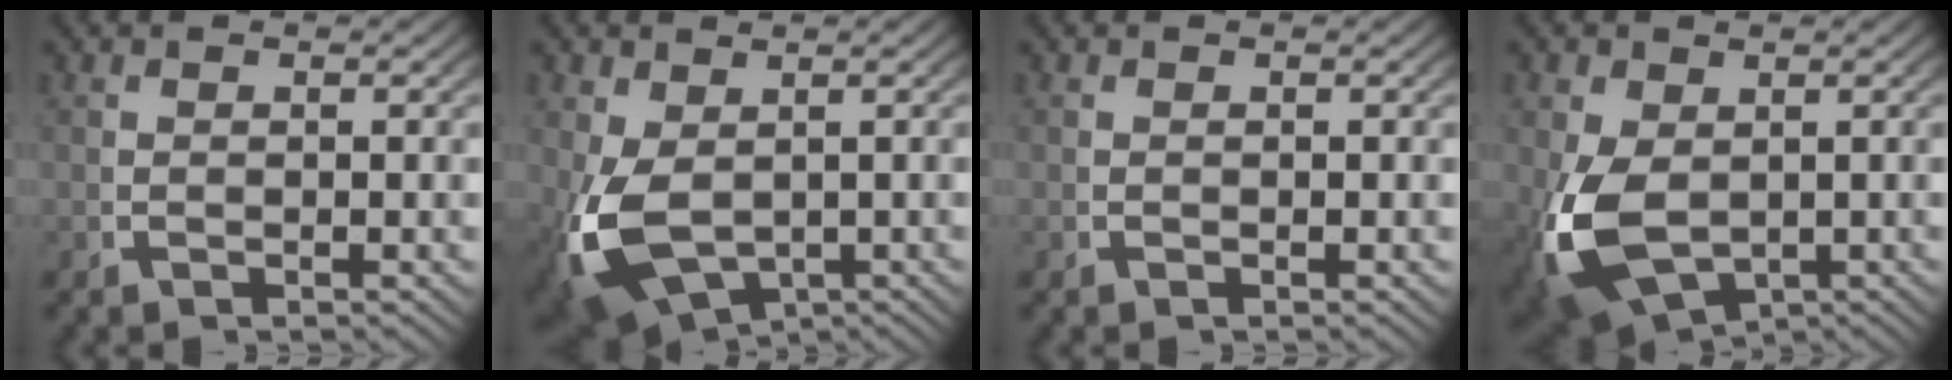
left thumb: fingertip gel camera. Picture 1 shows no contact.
{"total": 7.7, "force": [-1.7, 5.2, 5.3], "torque": [-0.139, -0.041, -0.004]}
{"total": 0.0}
{"total": 8.4, "force": [-1.8, 5.8, 5.8], "torque": [-0.152, -0.047, -0.004]}